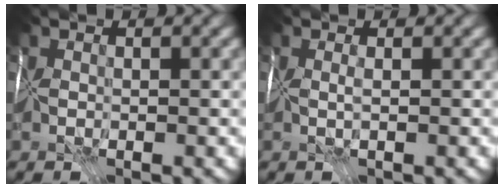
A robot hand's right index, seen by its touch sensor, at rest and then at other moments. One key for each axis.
{"total": 1.1, "fx": 0.2, "fy": -1.1, "fz": -0.2, "tx": 0.007, "ty": -0.002, "tz": 0.012}